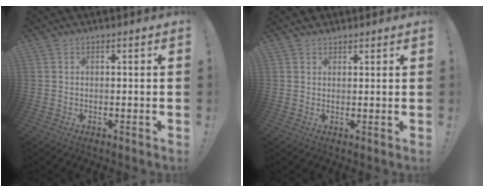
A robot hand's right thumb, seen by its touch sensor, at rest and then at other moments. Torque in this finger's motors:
{"motor_torque": [0.85, 1.64, 1.25, 1.52, 0.02]}